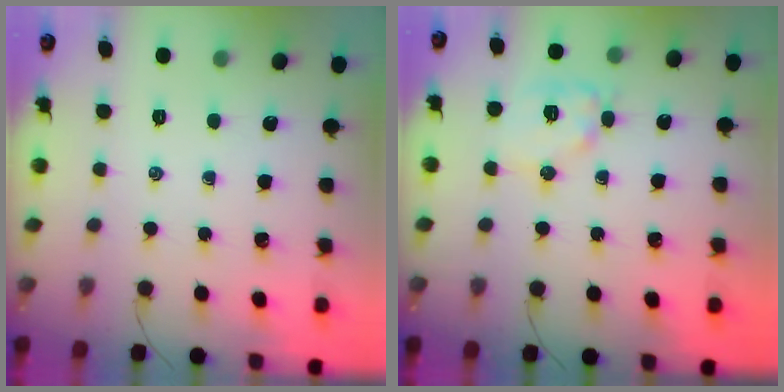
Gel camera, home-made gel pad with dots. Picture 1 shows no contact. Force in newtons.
{"total": 10.6, "press": 10.5, "slide": 0.4}